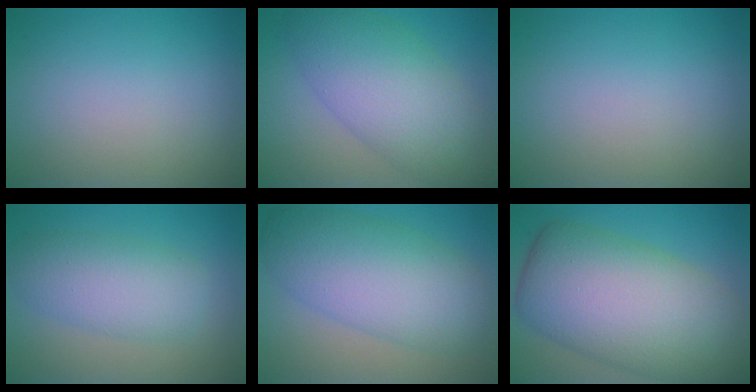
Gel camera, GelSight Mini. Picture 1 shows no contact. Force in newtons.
{"total": 8.5, "press": 8.5, "slide": 0.2}
{"total": 0.0}
{"total": 4.4, "press": 4.4, "slide": 0.0}
{"total": 8.3, "press": 8.3, "slide": 0.2}
{"total": 13.5, "press": 13.5, "slide": 0.6}